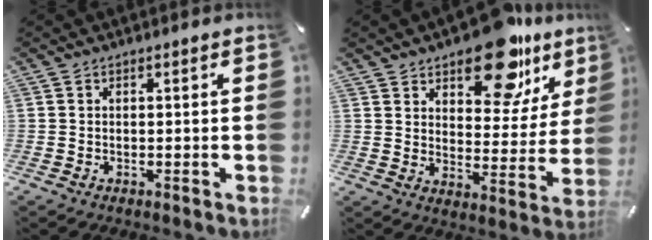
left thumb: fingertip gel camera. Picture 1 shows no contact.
{"total": 17.9, "force": [12.9, 8.4, 9.2], "torque": [-0.120, -0.088, 0.218]}